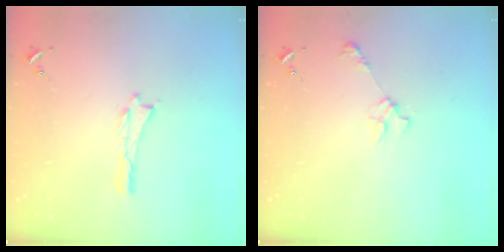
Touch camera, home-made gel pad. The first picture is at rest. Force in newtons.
{"total": 2.4, "press": 2.4, "slide": 0.3}